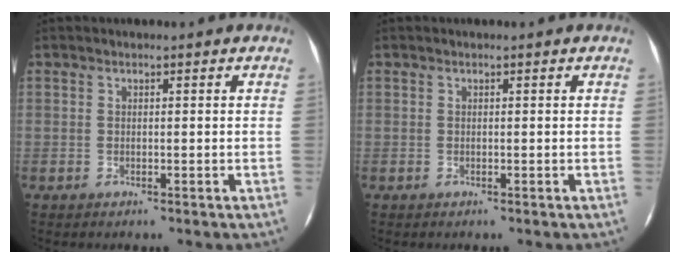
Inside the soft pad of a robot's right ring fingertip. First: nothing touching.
{"total": 0.0}